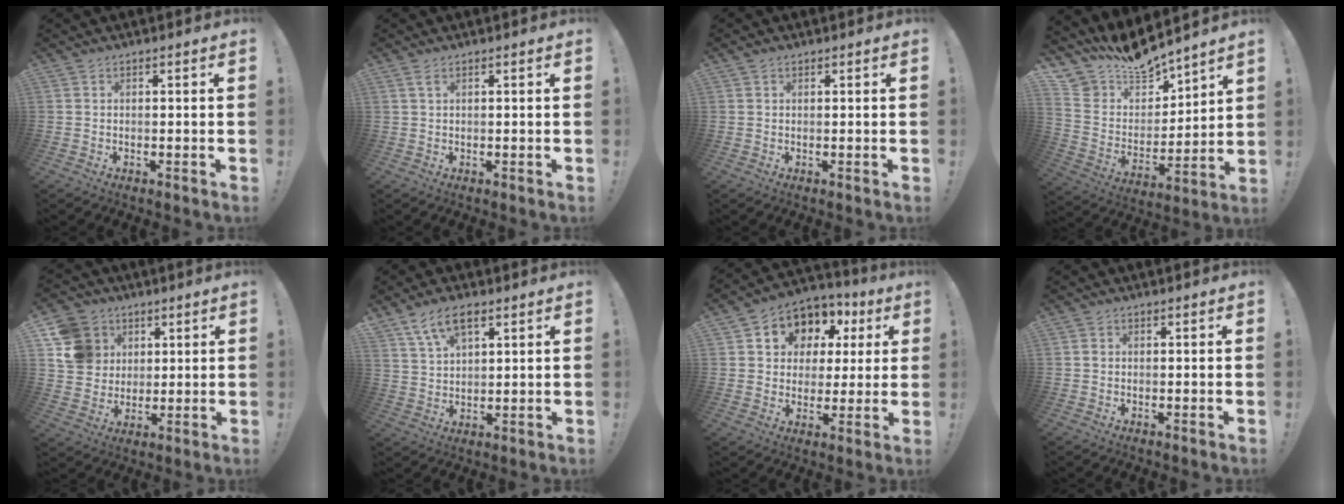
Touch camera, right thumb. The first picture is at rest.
{"total": 1.7, "force": [0.8, 0.5, 1.4], "torque": [-0.024, -0.001, 0.014]}
{"total": 0.6, "force": [0.4, 0.3, 0.2], "torque": [-0.004, -0.001, 0.008]}
{"total": 12.6, "force": [12.3, 2.9, 0.6], "torque": [-0.045, -0.116, 0.223]}
{"total": 13.5, "force": [4.4, 11.9, 4.8], "torque": [-0.071, -0.011, 0.093]}
{"total": 8.7, "force": [5.1, 4.5, 5.5], "torque": [-0.096, -0.011, 0.096]}
{"total": 8.7, "force": [3.4, 7.7, 2.3], "torque": [-0.038, -0.029, 0.070]}
{"total": 0.5, "force": [0.0, 0.5, 0.0], "torque": [-0.004, 0.004, 0.000]}